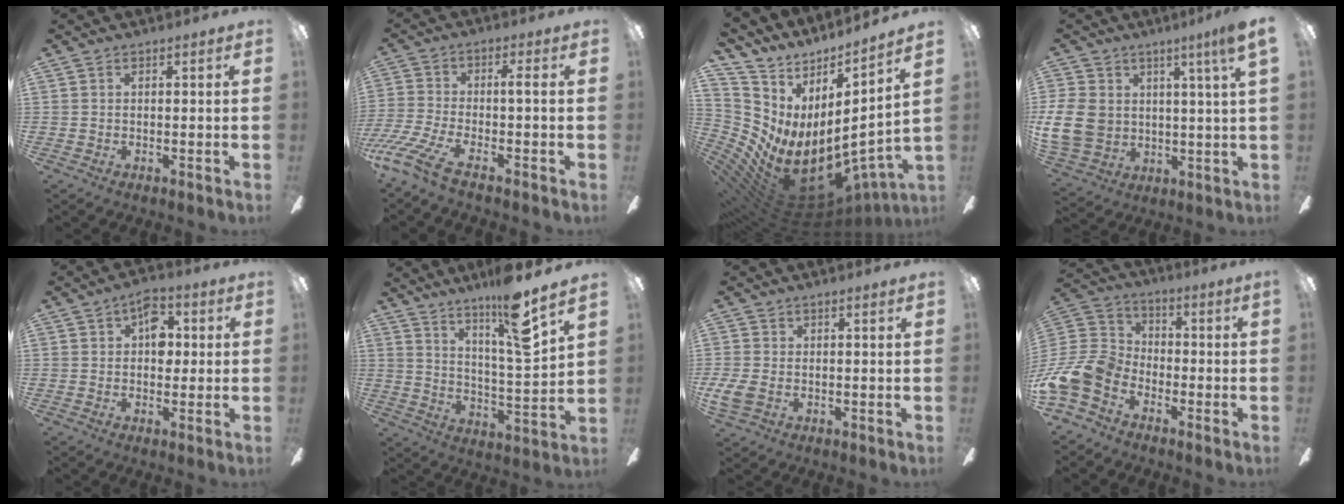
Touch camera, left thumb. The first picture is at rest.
{"total": 9.0, "force": [-4.6, 1.7, 7.6], "torque": [-0.181, -0.008, -0.099]}
{"total": 12.6, "force": [-3.0, 5.0, 11.2], "torque": [-0.177, -0.045, -0.024]}
{"total": 12.9, "force": [4.7, 7.0, 9.8], "torque": [-0.201, -0.019, 0.084]}
{"total": 7.3, "force": [1.7, 4.5, 5.4], "torque": [-0.051, -0.004, 0.021]}
{"total": 15.2, "force": [10.6, 1.6, 10.8], "torque": [-0.185, -0.056, 0.162]}
{"total": 3.9, "force": [-0.6, 2.6, 2.9], "torque": [-0.061, -0.003, -0.014]}
{"total": 13.5, "force": [-5.8, 9.1, 8.1], "torque": [-0.192, 0.029, -0.110]}